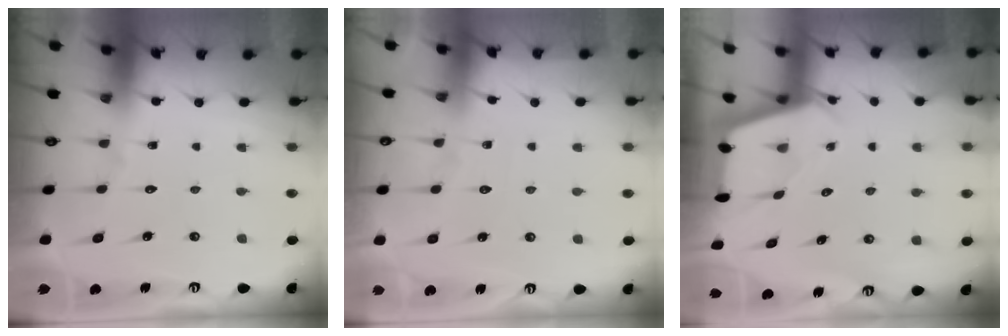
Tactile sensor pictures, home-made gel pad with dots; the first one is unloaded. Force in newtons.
{"total": 2.3, "press": 2.3, "slide": 0.2}
{"total": 2.5, "press": 2.5, "slide": 0.3}